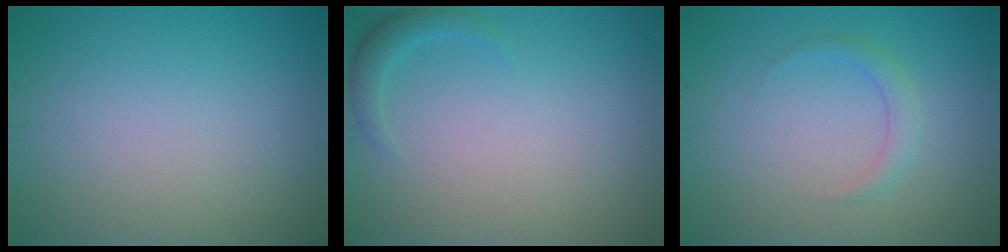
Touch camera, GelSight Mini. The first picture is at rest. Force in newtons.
{"total": 1.5, "press": 1.5, "slide": 0.0}
{"total": 1.5, "press": 1.5, "slide": 0.1}